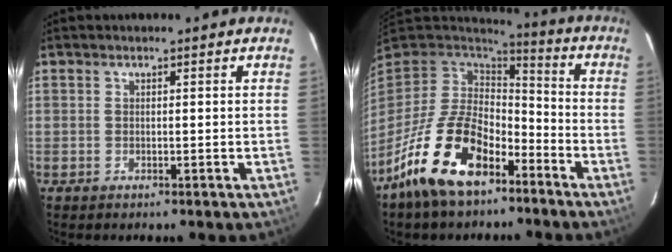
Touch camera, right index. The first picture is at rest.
{"total": 17.6, "force": [-10.4, 8.8, 11.1], "torque": [-0.224, -0.015, -0.186]}